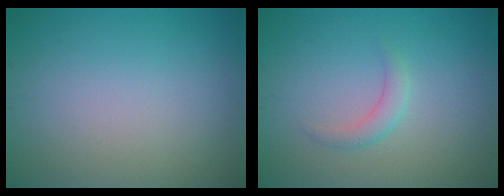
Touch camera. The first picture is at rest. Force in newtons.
{"total": 1.5, "press": 1.5, "slide": 0.0}